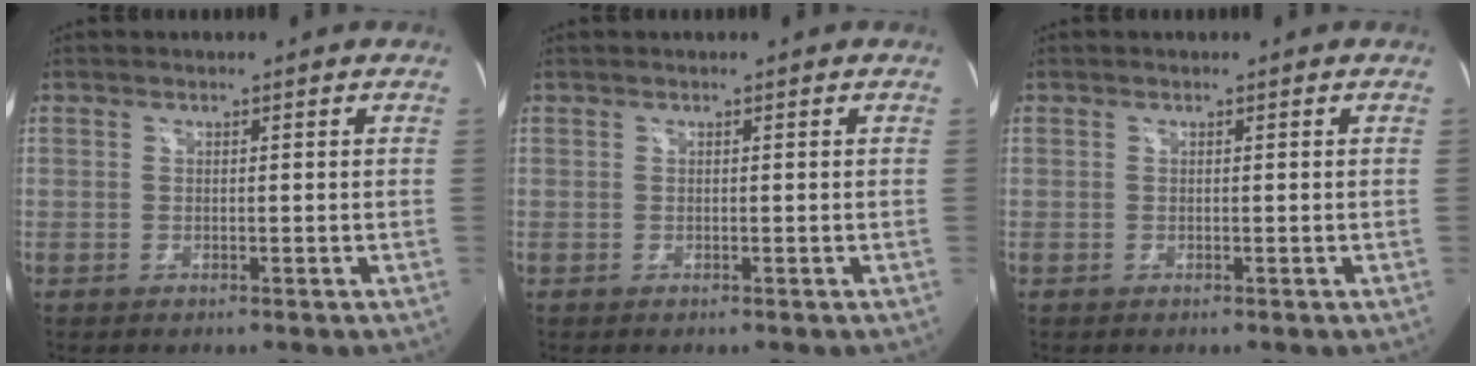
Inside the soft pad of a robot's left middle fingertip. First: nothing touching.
{"total": 0.0}
{"total": 0.0}